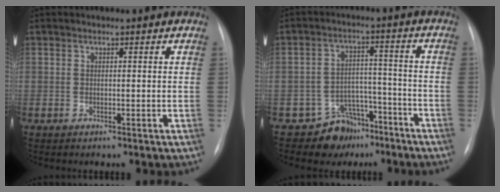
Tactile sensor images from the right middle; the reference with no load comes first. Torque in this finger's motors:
{"motor_torque": [0.35, -0.46, -0.01, -0.01]}